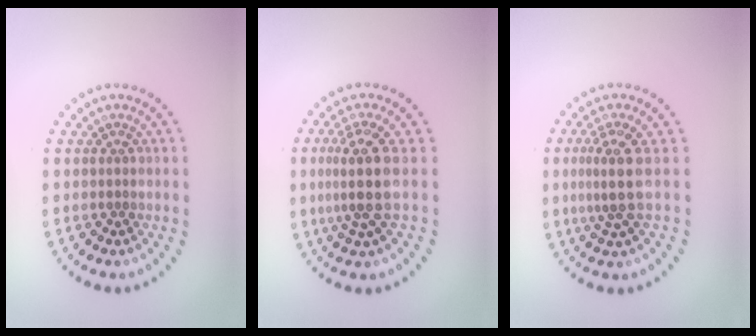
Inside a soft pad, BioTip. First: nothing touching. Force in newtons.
{"total": 3.9, "press": 3.0, "slide": 2.6}
{"total": 3.0, "press": 2.1, "slide": 2.1}